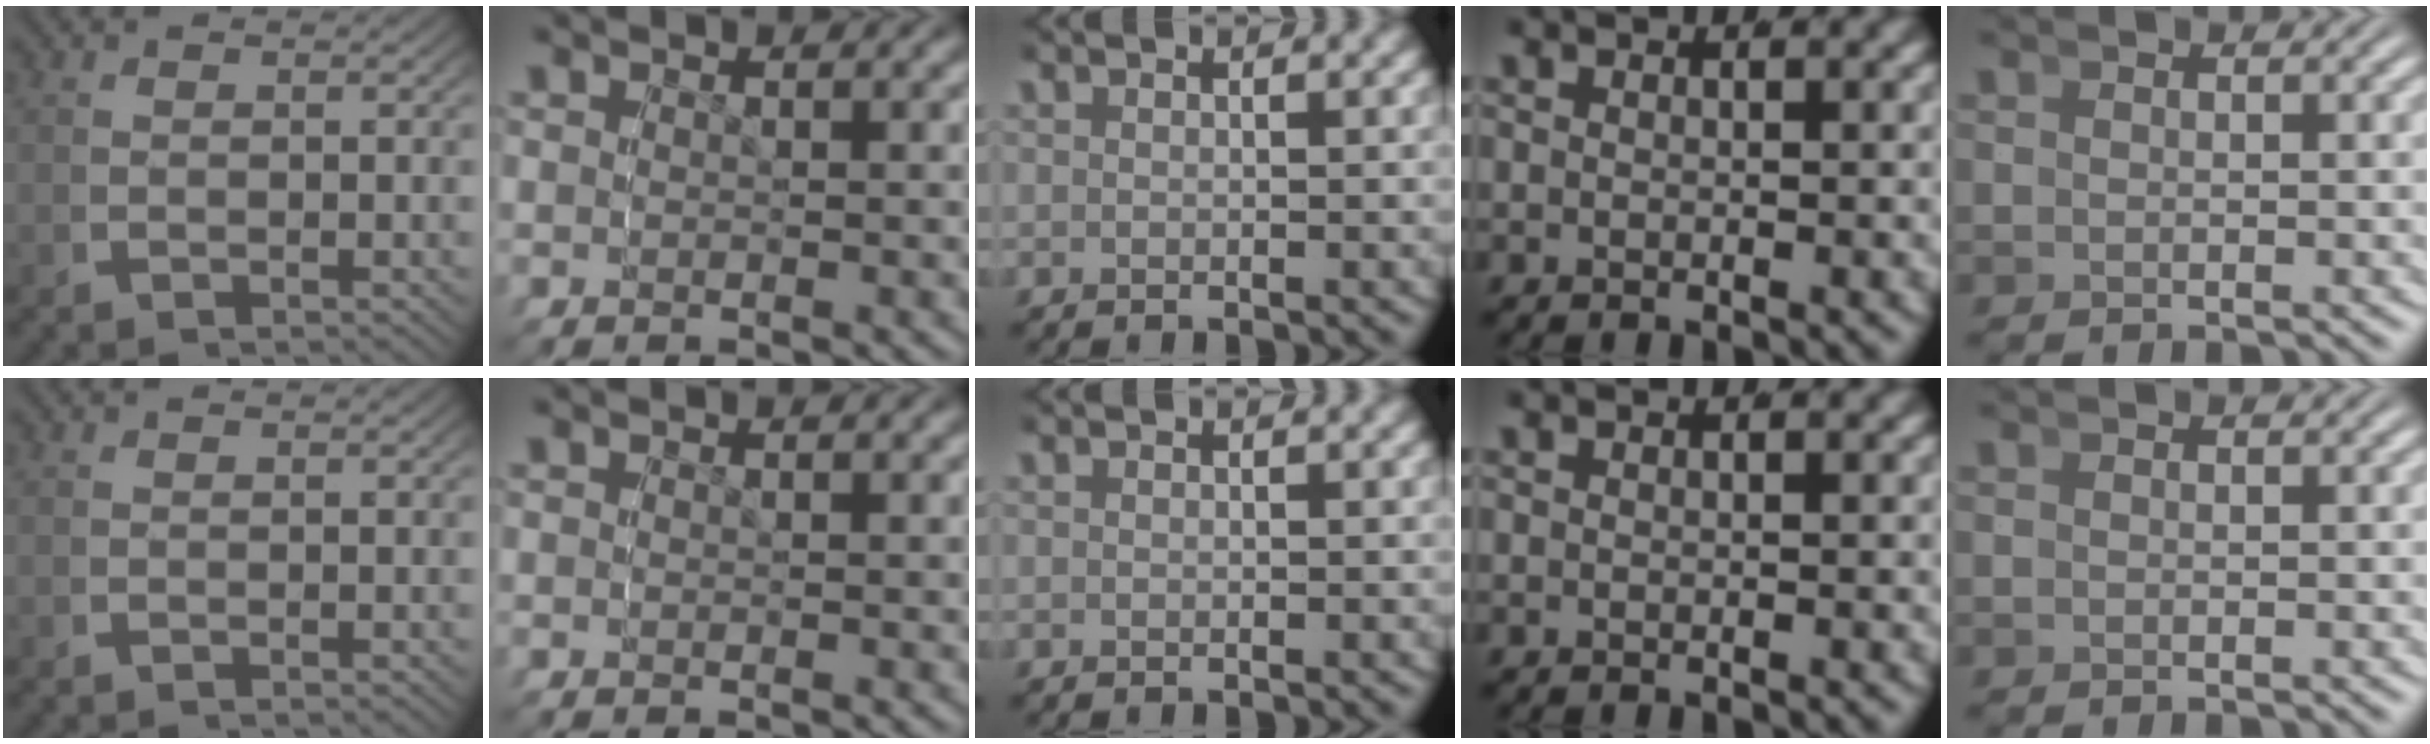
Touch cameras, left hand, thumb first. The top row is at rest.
{}